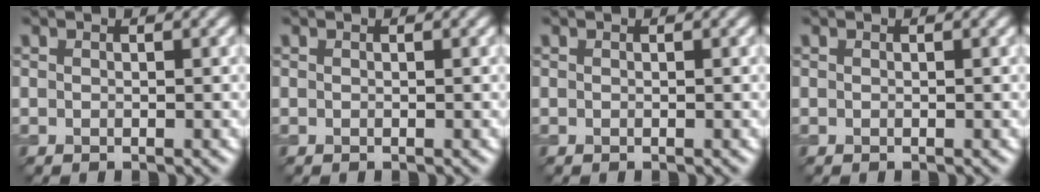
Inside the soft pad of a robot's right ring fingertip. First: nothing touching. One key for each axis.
{"total": 0.0}
{"total": 0.0}
{"total": 0.0}